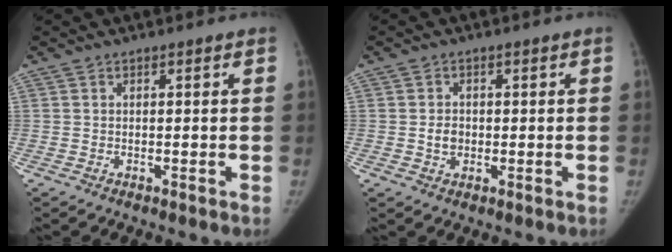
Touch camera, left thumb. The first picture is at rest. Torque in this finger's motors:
{"motor_torque": [0.05, 0.02, 0.17, -0.26, 0.00]}